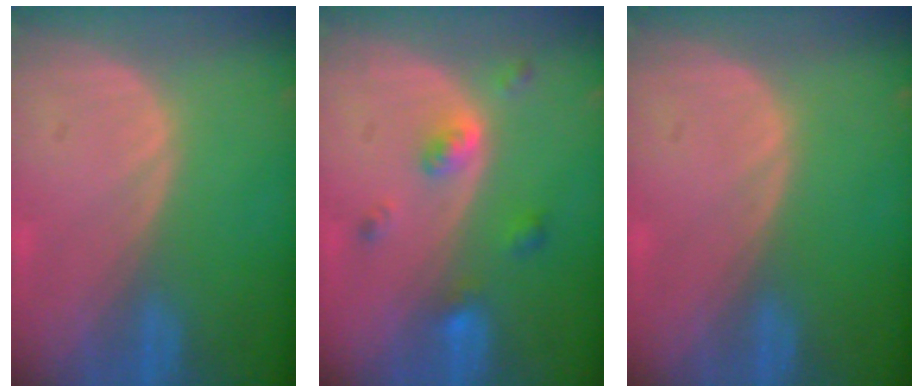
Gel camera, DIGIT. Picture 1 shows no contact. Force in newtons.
{"total": 4.4, "press": 4.1, "slide": 1.7}
{"total": 0.0}